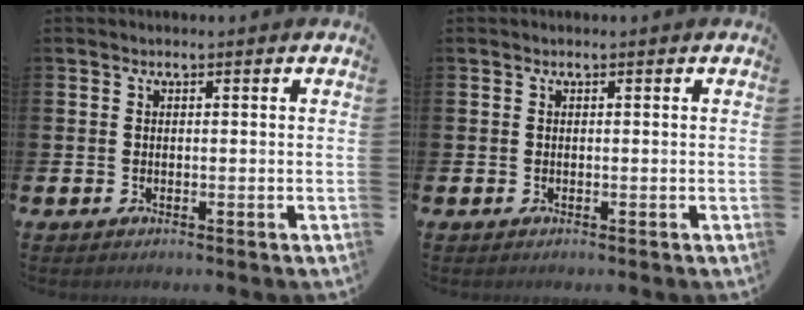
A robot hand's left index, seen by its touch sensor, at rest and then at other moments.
{"total": 0.0}